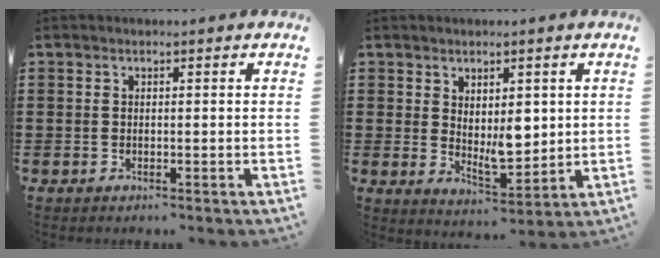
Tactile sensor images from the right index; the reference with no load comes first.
{"total": 5.0, "force": [2.1, 2.8, 3.5], "torque": [-0.051, -0.012, 0.035]}